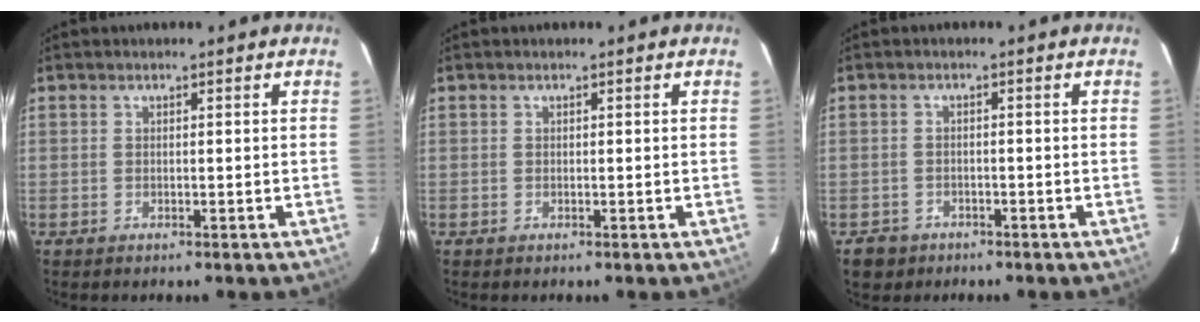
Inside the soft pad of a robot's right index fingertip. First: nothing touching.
{"total": 0.0}
{"total": 2.9, "force": [-1.6, 2.4, -0.1], "torque": [-0.006, 0.008, -0.024]}